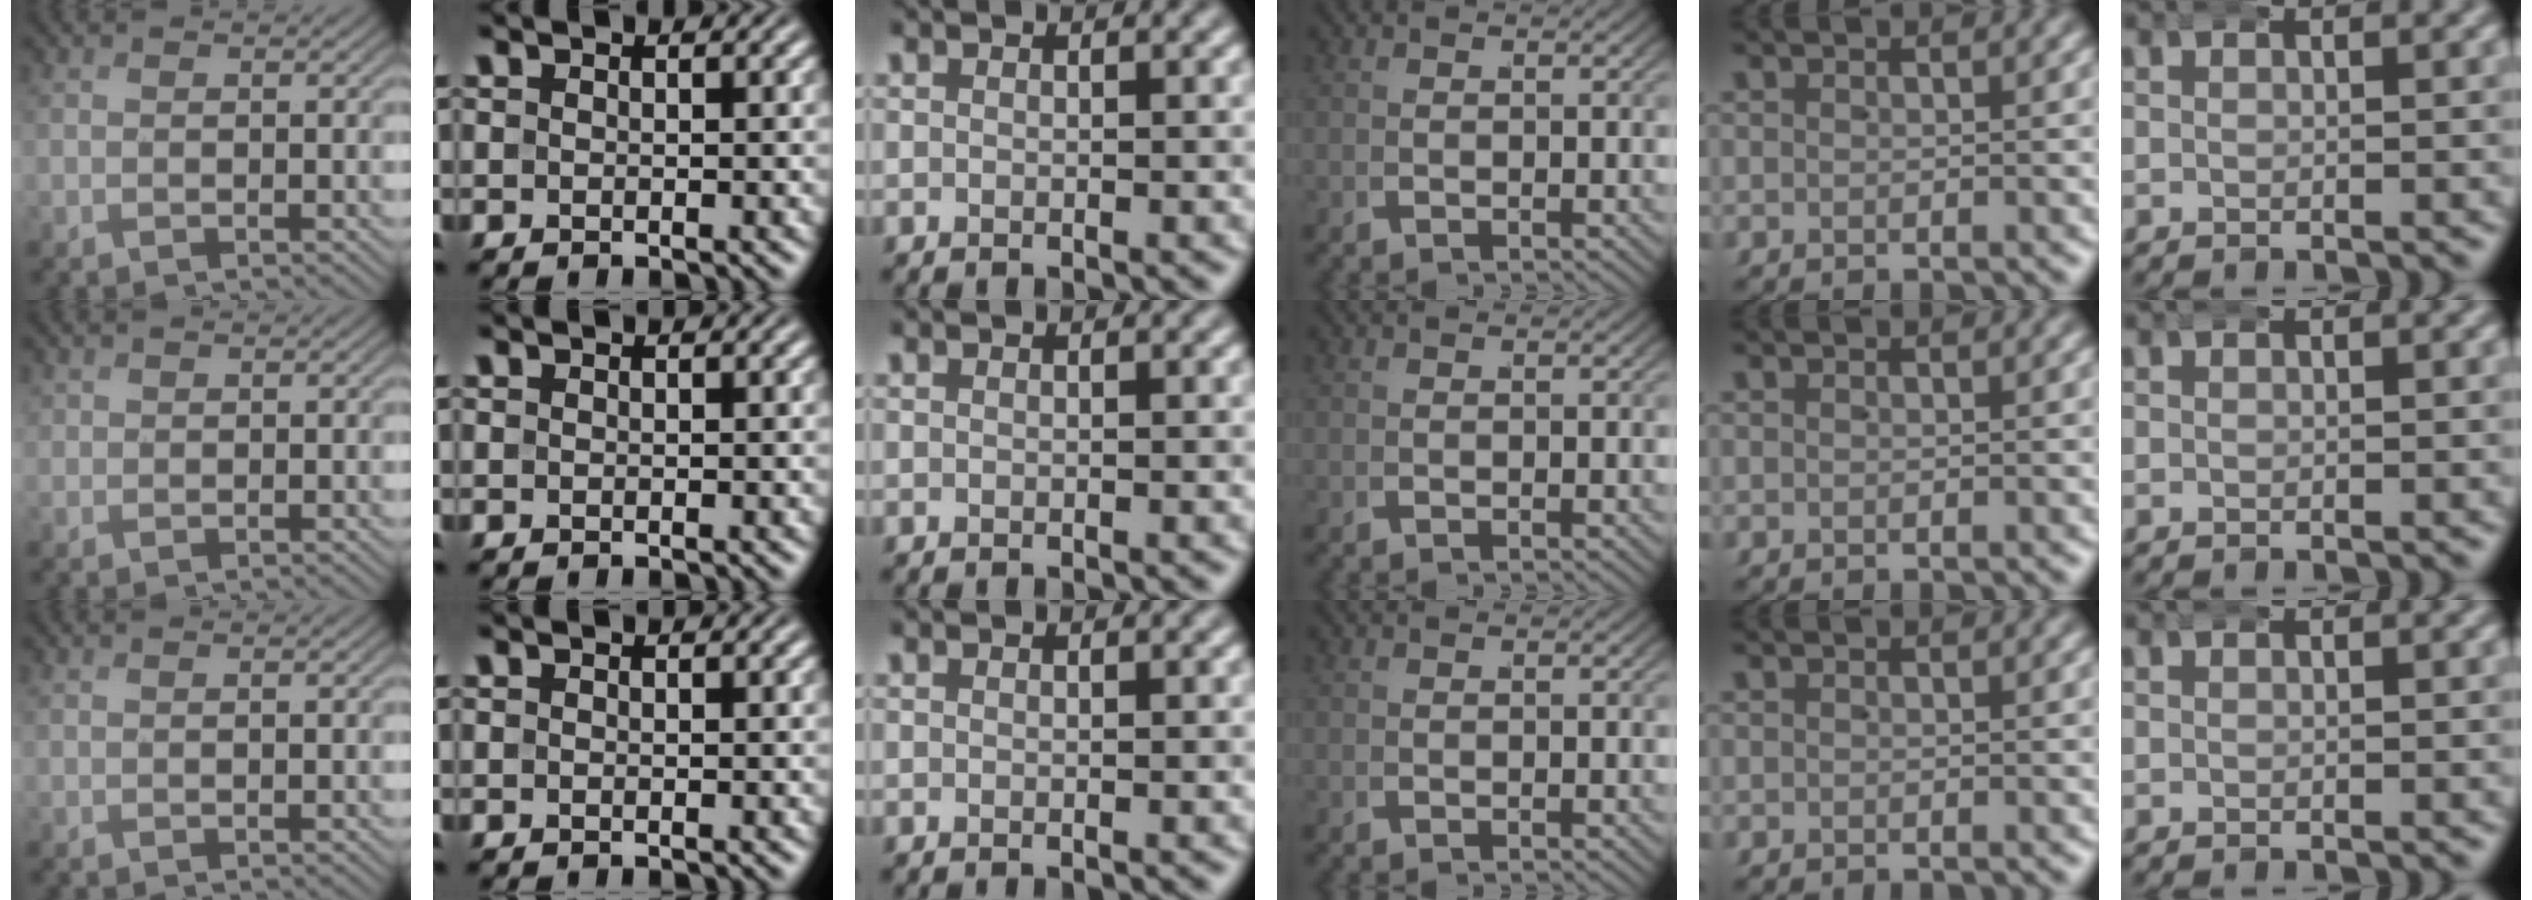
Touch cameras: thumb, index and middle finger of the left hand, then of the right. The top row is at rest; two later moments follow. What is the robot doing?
{"motion": "wrap", "object": "aluminum foil"}